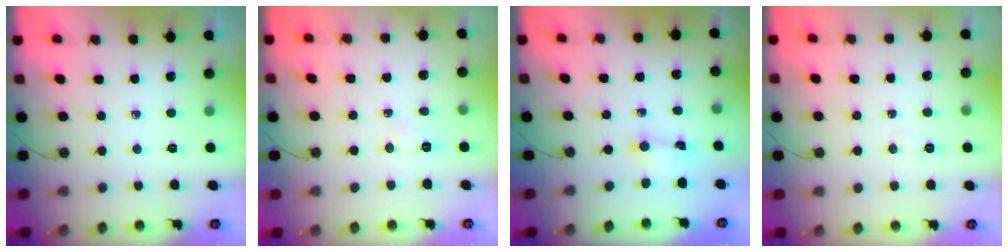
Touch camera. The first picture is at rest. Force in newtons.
{"total": 3.8, "press": 3.7, "slide": 1.0}
{"total": 1.0, "press": 0.9, "slide": 0.5}
{"total": 3.4, "press": 3.4, "slide": 0.4}